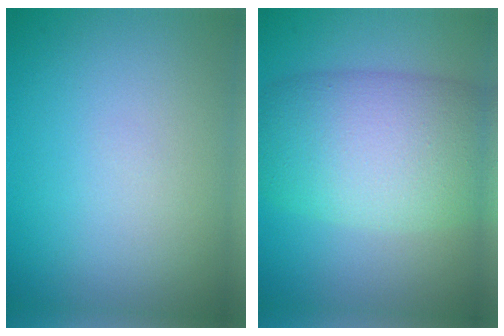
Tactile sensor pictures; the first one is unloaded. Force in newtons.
{"total": 9.7, "press": 9.7, "slide": 0.7}